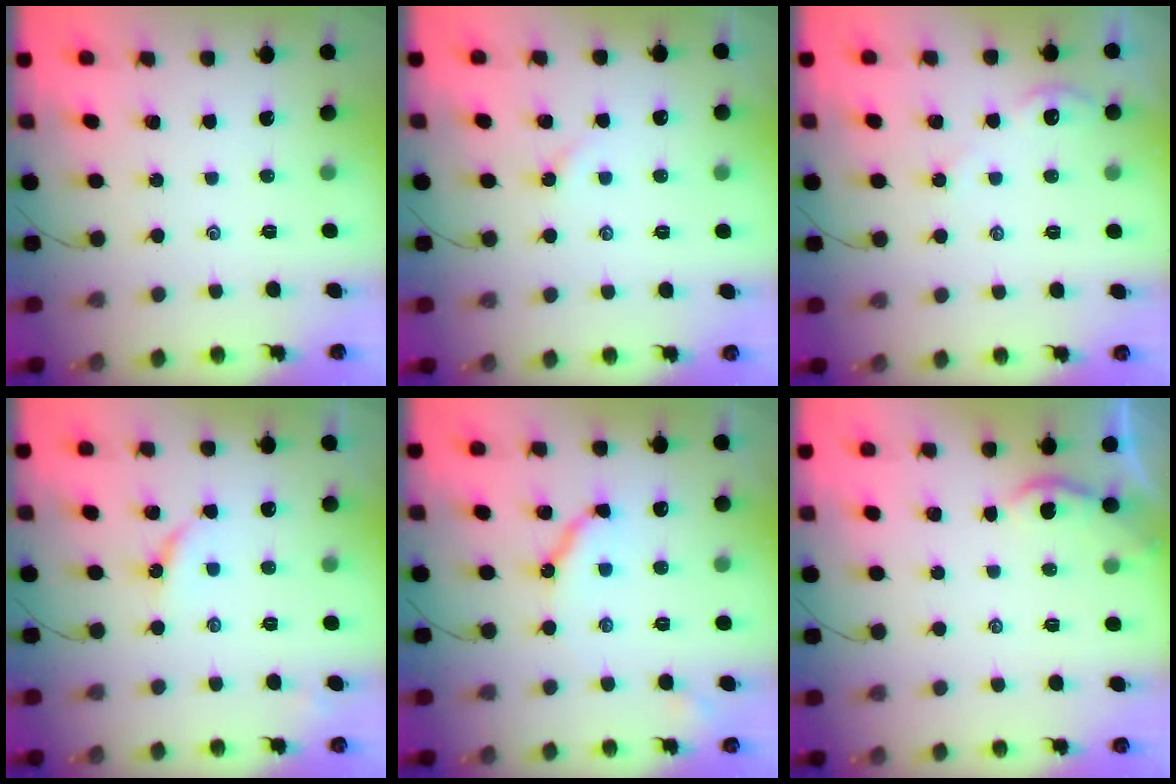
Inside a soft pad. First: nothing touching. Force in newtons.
{"total": 2.1, "press": 2.1, "slide": 0.4}
{"total": 2.4, "press": 2.4, "slide": 0.4}
{"total": 2.5, "press": 2.5, "slide": 0.4}
{"total": 8.8, "press": 8.8, "slide": 0.9}
{"total": 2.0, "press": 1.9, "slide": 0.4}